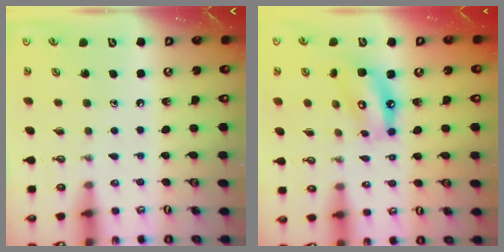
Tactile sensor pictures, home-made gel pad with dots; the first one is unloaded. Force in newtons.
{"total": 10.8, "press": 10.7, "slide": 1.1}